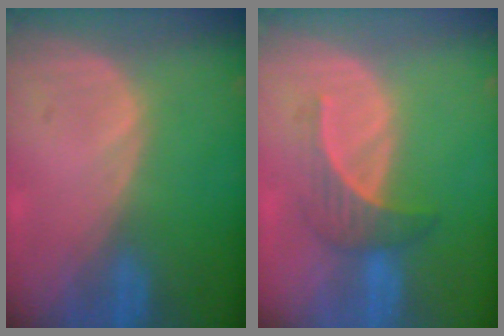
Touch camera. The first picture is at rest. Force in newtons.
{"total": 3.8, "press": 3.8, "slide": 0.8}